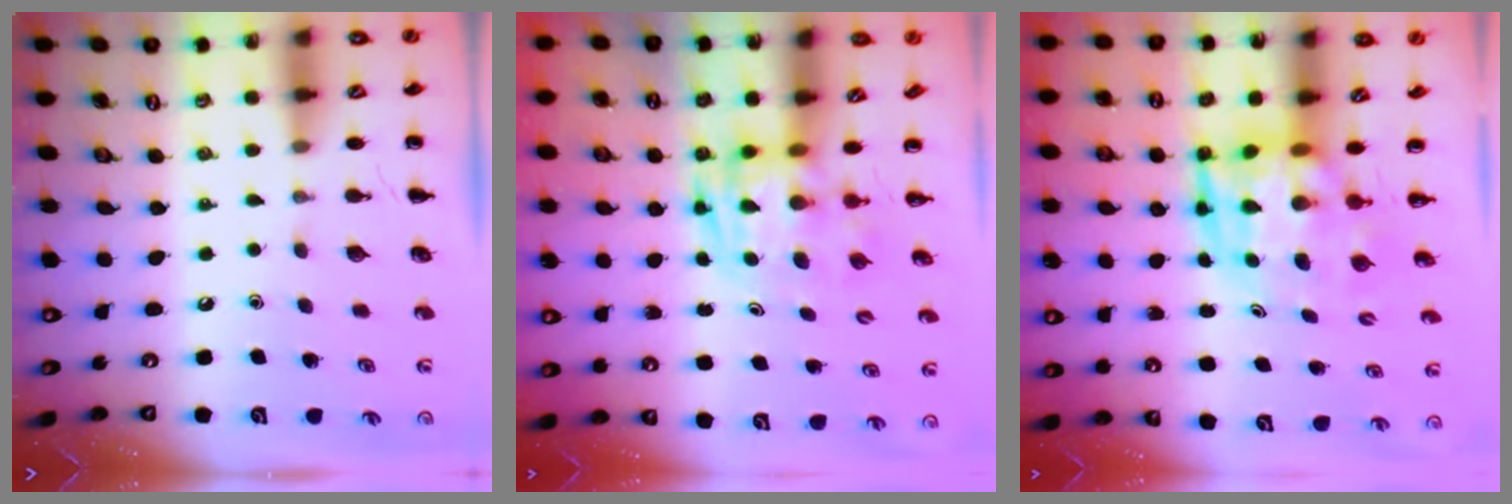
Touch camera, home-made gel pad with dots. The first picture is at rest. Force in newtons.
{"total": 2.7, "press": 2.6, "slide": 0.5}
{"total": 6.2, "press": 5.9, "slide": 1.9}